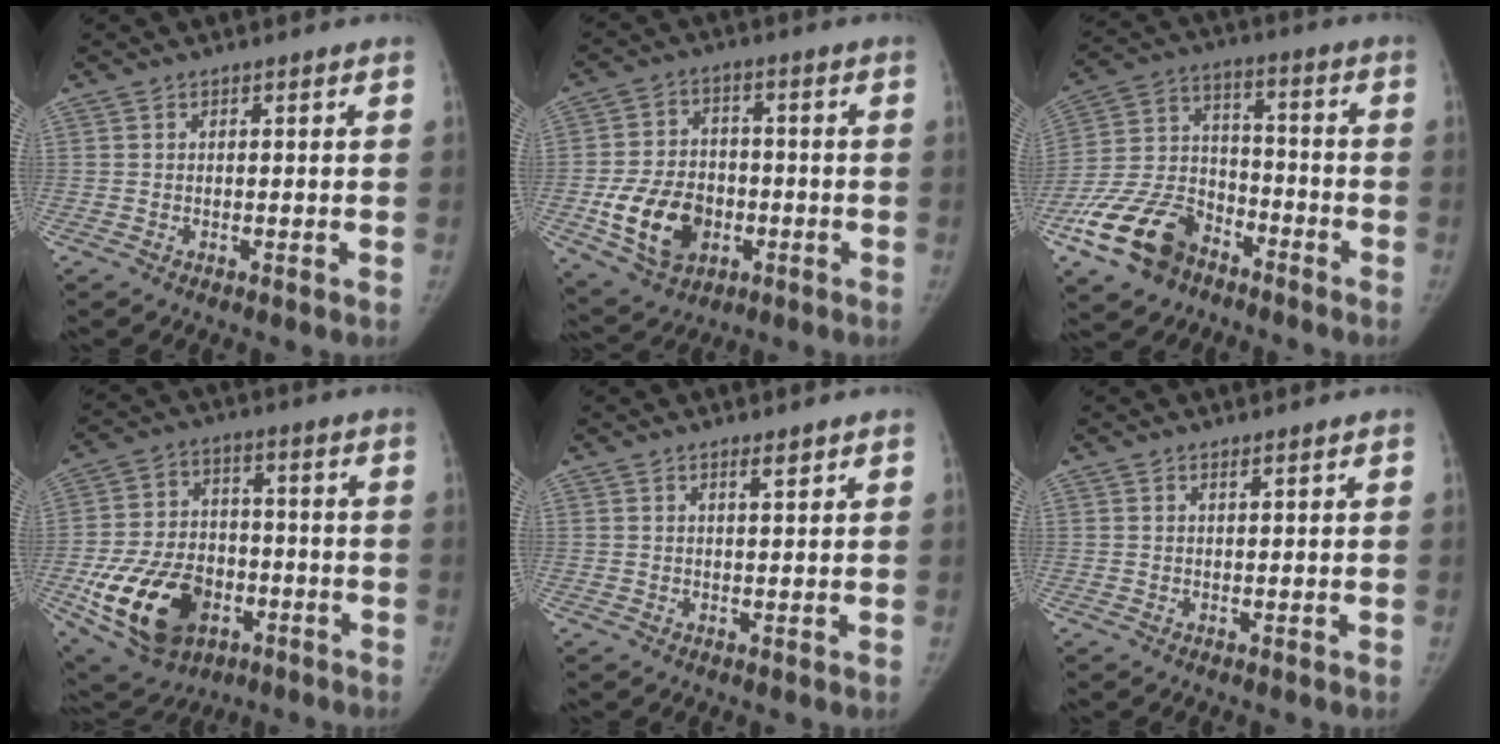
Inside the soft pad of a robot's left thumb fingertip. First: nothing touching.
{"total": 13.5, "force": [-3.6, 10.0, 8.4], "torque": [-0.122, 0.010, -0.053]}
{"total": 16.0, "force": [-9.7, 10.3, 7.5], "torque": [-0.126, 0.062, -0.182]}
{"total": 19.0, "force": [-6.7, 13.1, 12.1], "torque": [-0.196, 0.017, -0.101]}
{"total": 1.7, "force": [1.2, 0.3, 1.1], "torque": [-0.015, -0.009, 0.021]}
{"total": 0.6, "force": [0.5, 0.0, 0.4], "torque": [-0.007, -0.004, 0.011]}